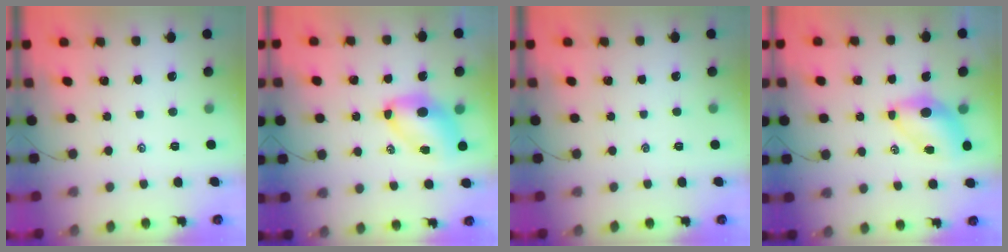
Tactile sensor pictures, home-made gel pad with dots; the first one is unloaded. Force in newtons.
{"total": 7.7, "press": 7.5, "slide": 1.8}
{"total": 0.0}
{"total": 6.8, "press": 6.7, "slide": 1.2}